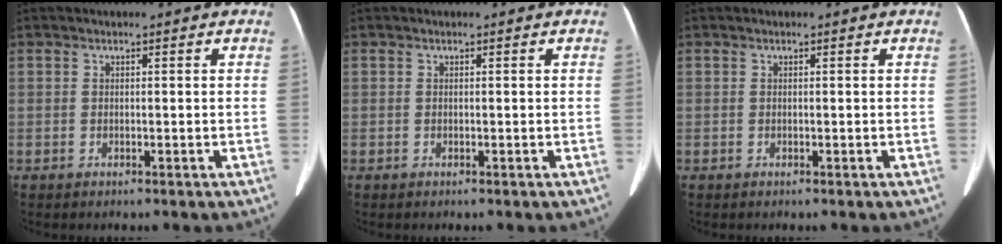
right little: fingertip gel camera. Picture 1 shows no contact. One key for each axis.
{"total": 0.0}
{"total": 0.0}